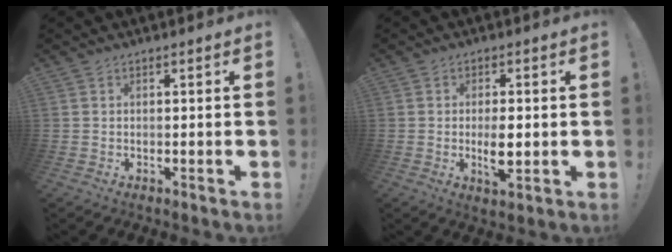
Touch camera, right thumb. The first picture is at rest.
{"total": 6.0, "force": [-0.8, 2.3, 5.5], "torque": [-0.106, -0.006, -0.016]}